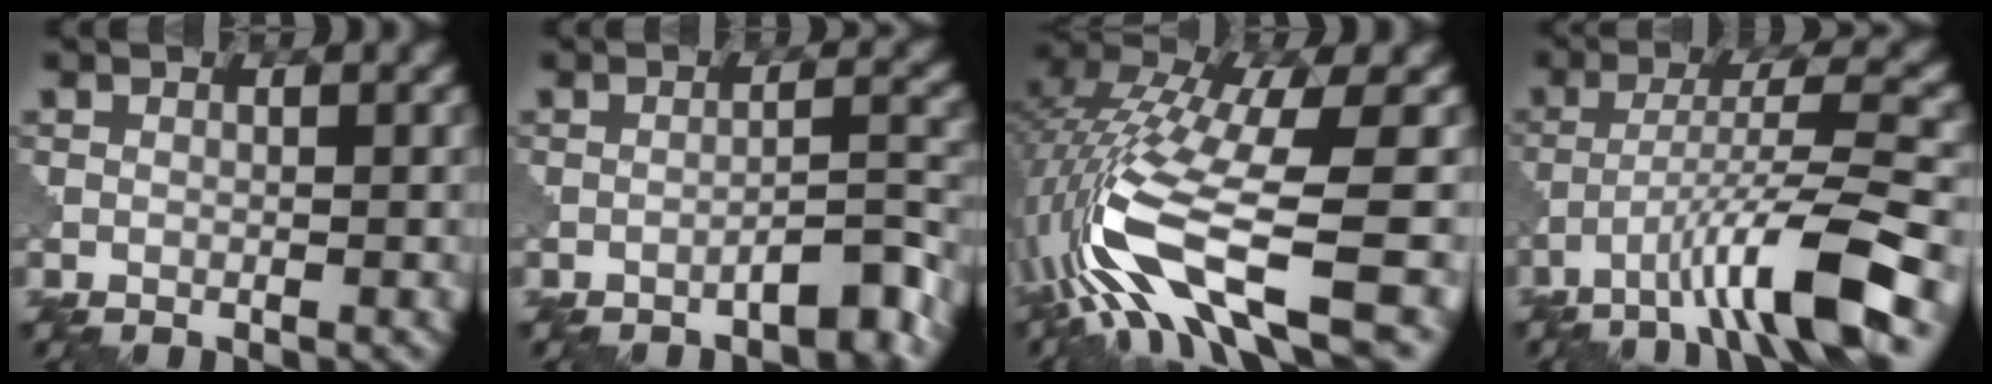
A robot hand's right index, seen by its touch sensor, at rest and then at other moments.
{"total": 3.0, "force": [-2.4, 0.4, 1.7], "torque": [-0.019, 0.015, -0.041]}
{"total": 13.3, "force": [-3.4, 4.3, 12.0], "torque": [-0.256, -0.002, -0.057]}
{"total": 8.0, "force": [-4.7, 0.6, 6.5], "torque": [-0.112, 0.014, -0.083]}